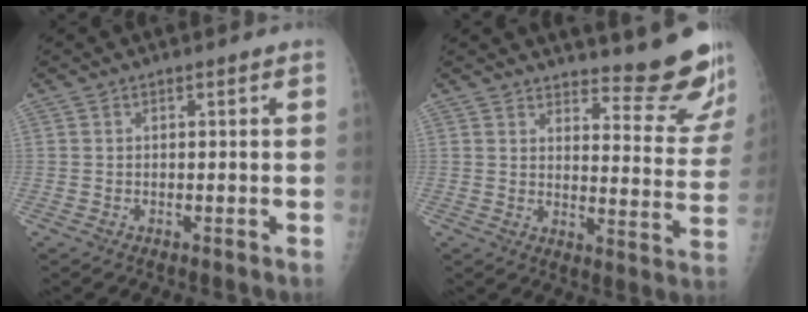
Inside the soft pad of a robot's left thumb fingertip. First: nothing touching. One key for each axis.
{"total": 14.4, "fx": 13.2, "fy": 2.0, "fz": 5.3, "tx": -0.041, "ty": -0.147, "tz": 0.156}